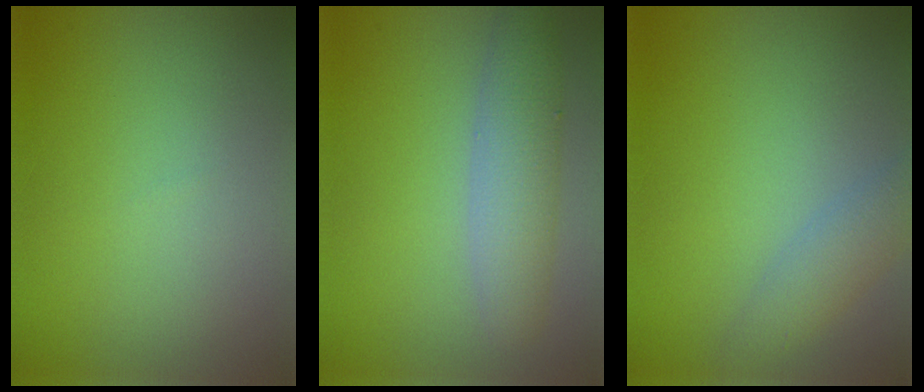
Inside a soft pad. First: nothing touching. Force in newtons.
{"total": 3.7, "press": 3.7, "slide": 0.1}
{"total": 2.5, "press": 2.5, "slide": 0.1}